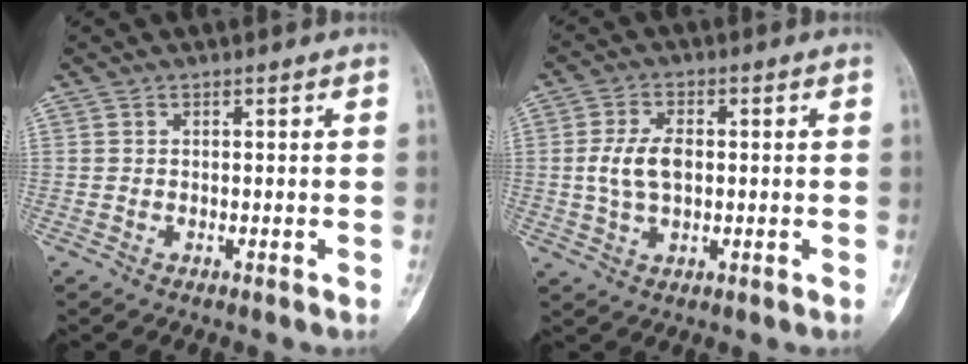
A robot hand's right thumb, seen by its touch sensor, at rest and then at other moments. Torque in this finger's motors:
{"motor_torque": [0.07, 0.07, 0.27, -0.05, 0.13]}